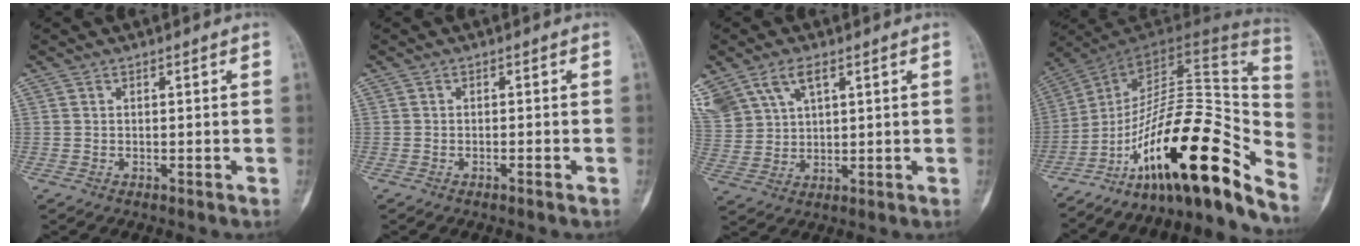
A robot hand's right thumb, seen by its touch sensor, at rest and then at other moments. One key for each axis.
{"total": 0.8, "fx": -0.5, "fy": 0.0, "fz": 0.6, "tx": -0.013, "ty": 0.004, "tz": -0.008}
{"total": 14.6, "fx": 7.7, "fy": 8.9, "fz": 8.6, "tx": -0.205, "ty": 0.006, "tz": 0.159}
{"total": 26.3, "fx": -17.3, "fy": 7.0, "fz": 18.5, "tx": -0.217, "ty": 0.121, "tz": -0.279}